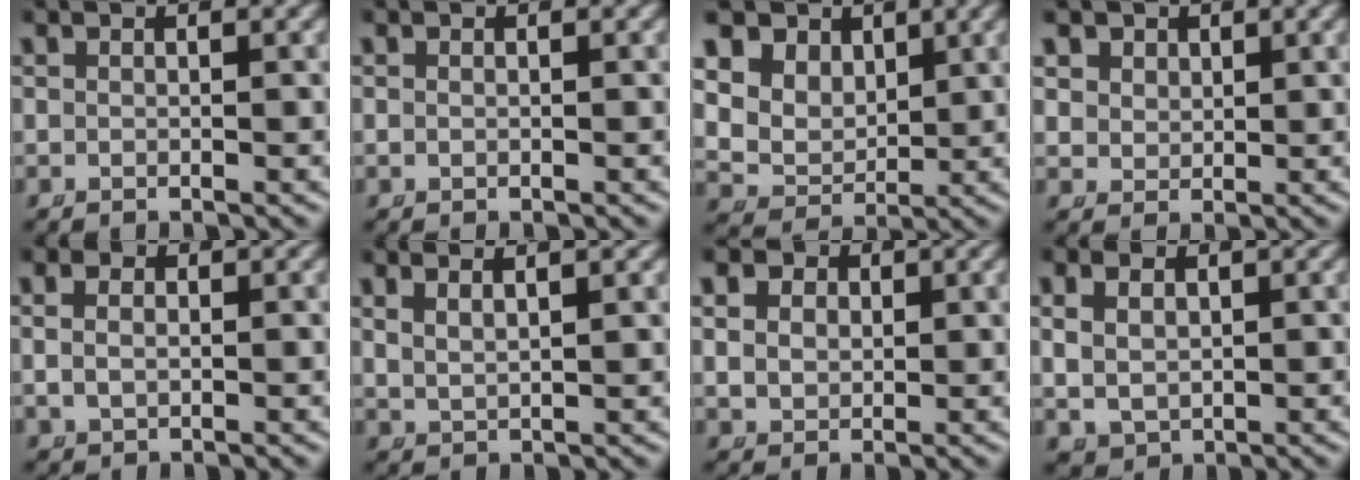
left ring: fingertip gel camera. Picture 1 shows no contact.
{"total": 0.0}
{"total": 12.7, "force": [3.2, 10.6, 6.2], "torque": [-0.152, -0.014, 0.044]}
{"total": 3.5, "force": [1.9, 2.7, 1.3], "torque": [-0.038, -0.011, 0.044]}
{"total": 1.9, "force": [0.3, 1.5, 1.2], "torque": [-0.035, -0.010, 0.014]}
{"total": 1.9, "force": [1.5, 0.4, 1.0], "torque": [-0.024, -0.003, 0.039]}
{"total": 4.8, "force": [1.2, 4.1, 2.1], "torque": [-0.048, -0.007, 0.026]}
{"total": 3.8, "force": [0.7, 3.2, 1.9], "torque": [-0.047, -0.011, 0.026]}